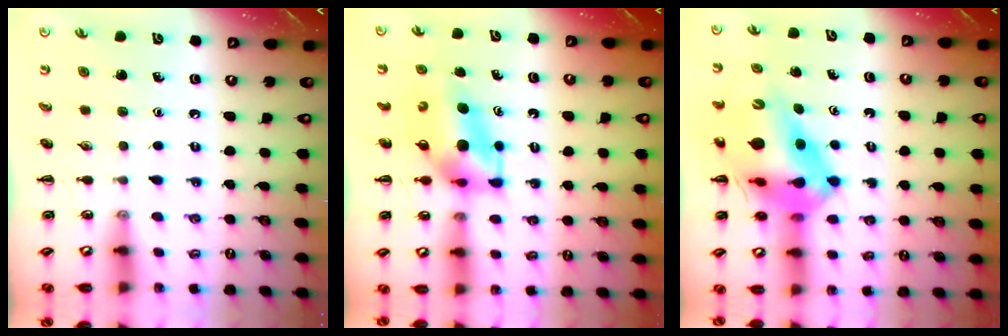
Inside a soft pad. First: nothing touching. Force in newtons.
{"total": 5.7, "press": 5.6, "slide": 1.1}
{"total": 15.5, "press": 14.8, "slide": 4.6}